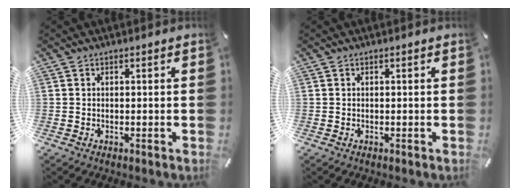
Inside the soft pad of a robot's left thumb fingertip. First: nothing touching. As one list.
[{"total": 0.0}]